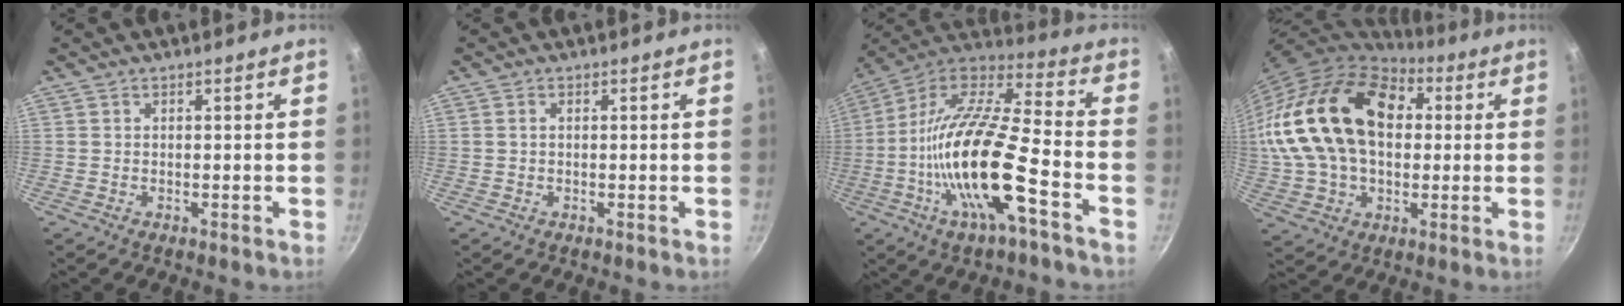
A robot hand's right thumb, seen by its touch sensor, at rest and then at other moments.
{"total": 0.7, "force": [0.1, 0.4, 0.5], "torque": [-0.010, 0.003, 0.001]}
{"total": 22.7, "force": [-7.3, 6.5, 20.5], "torque": [-0.376, 0.035, -0.151]}
{"total": 27.9, "force": [4.3, 18.8, 20.2], "torque": [-0.372, 0.042, 0.074]}